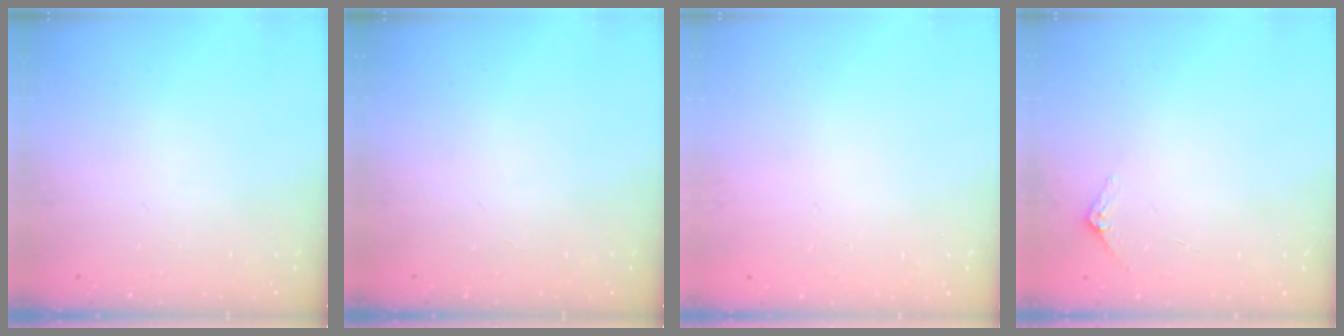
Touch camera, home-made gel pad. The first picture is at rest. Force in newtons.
{"total": 0.0}
{"total": 0.0}
{"total": 2.9, "press": 2.9, "slide": 0.2}